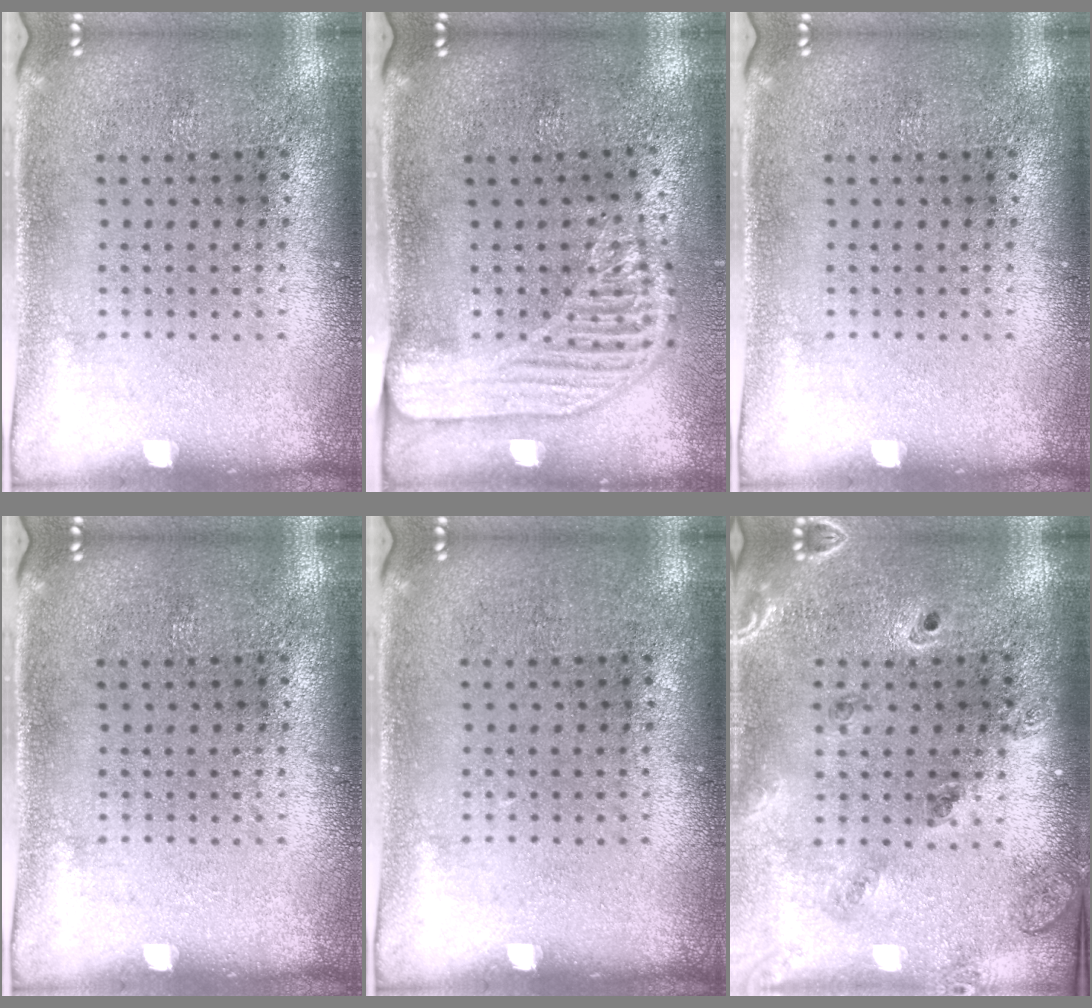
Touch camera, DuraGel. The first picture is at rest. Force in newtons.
{"total": 2.2, "press": 1.7, "slide": 1.3}
{"total": 0.0}
{"total": 0.0}
{"total": 0.0}
{"total": 1.4, "press": 1.3, "slide": 0.2}